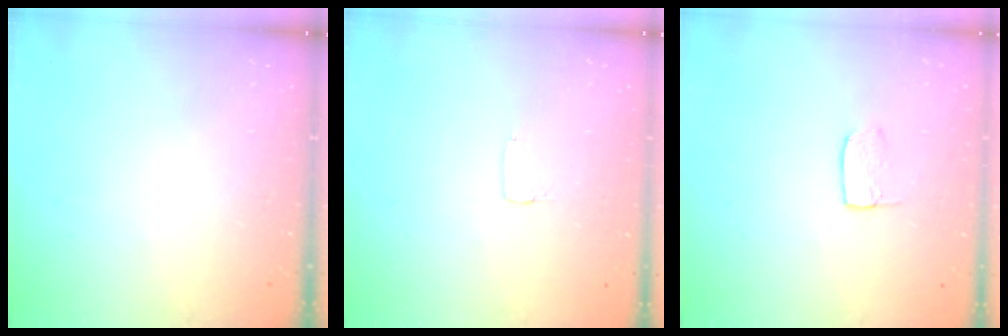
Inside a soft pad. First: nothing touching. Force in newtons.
{"total": 2.6, "press": 2.6, "slide": 0.2}
{"total": 3.8, "press": 3.8, "slide": 0.2}